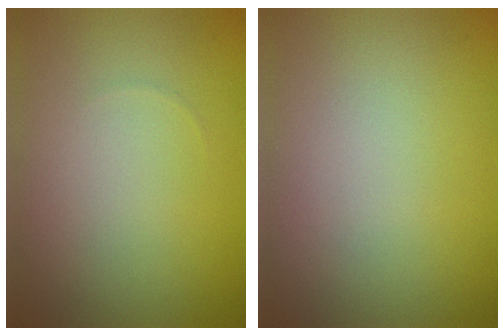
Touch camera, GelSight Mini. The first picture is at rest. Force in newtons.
{"total": 0.0}